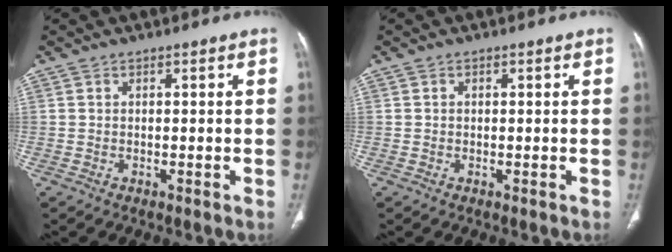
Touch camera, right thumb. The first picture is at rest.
{"total": 0.0}